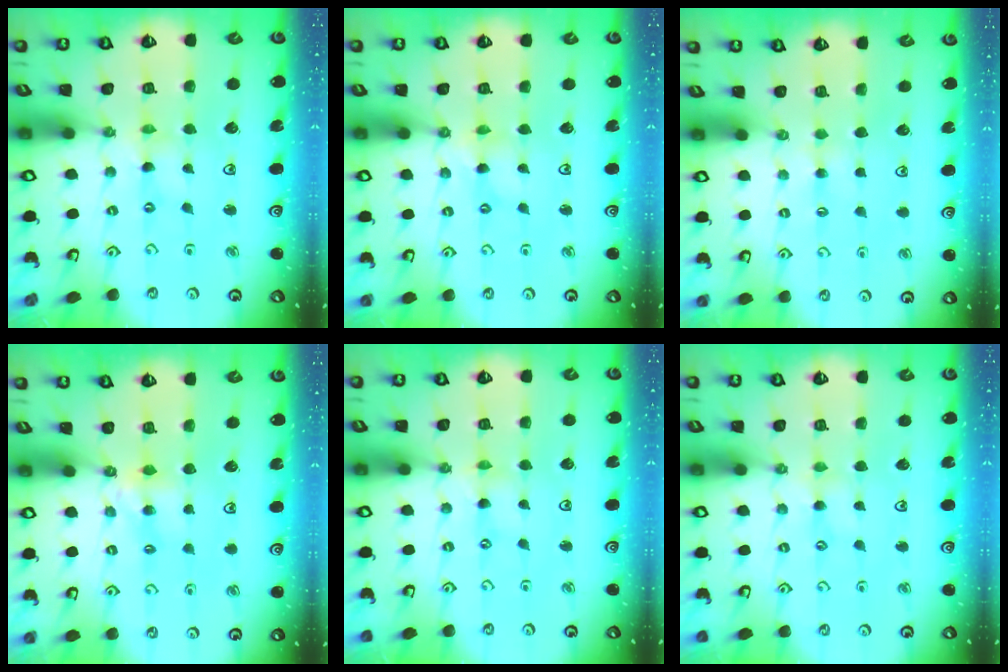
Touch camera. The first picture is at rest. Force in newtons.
{"total": 2.5, "press": 2.5, "slide": 0.2}
{"total": 2.5, "press": 2.5, "slide": 0.4}
{"total": 4.3, "press": 4.3, "slide": 0.4}
{"total": 0.0}
{"total": 3.9, "press": 3.9, "slide": 0.5}